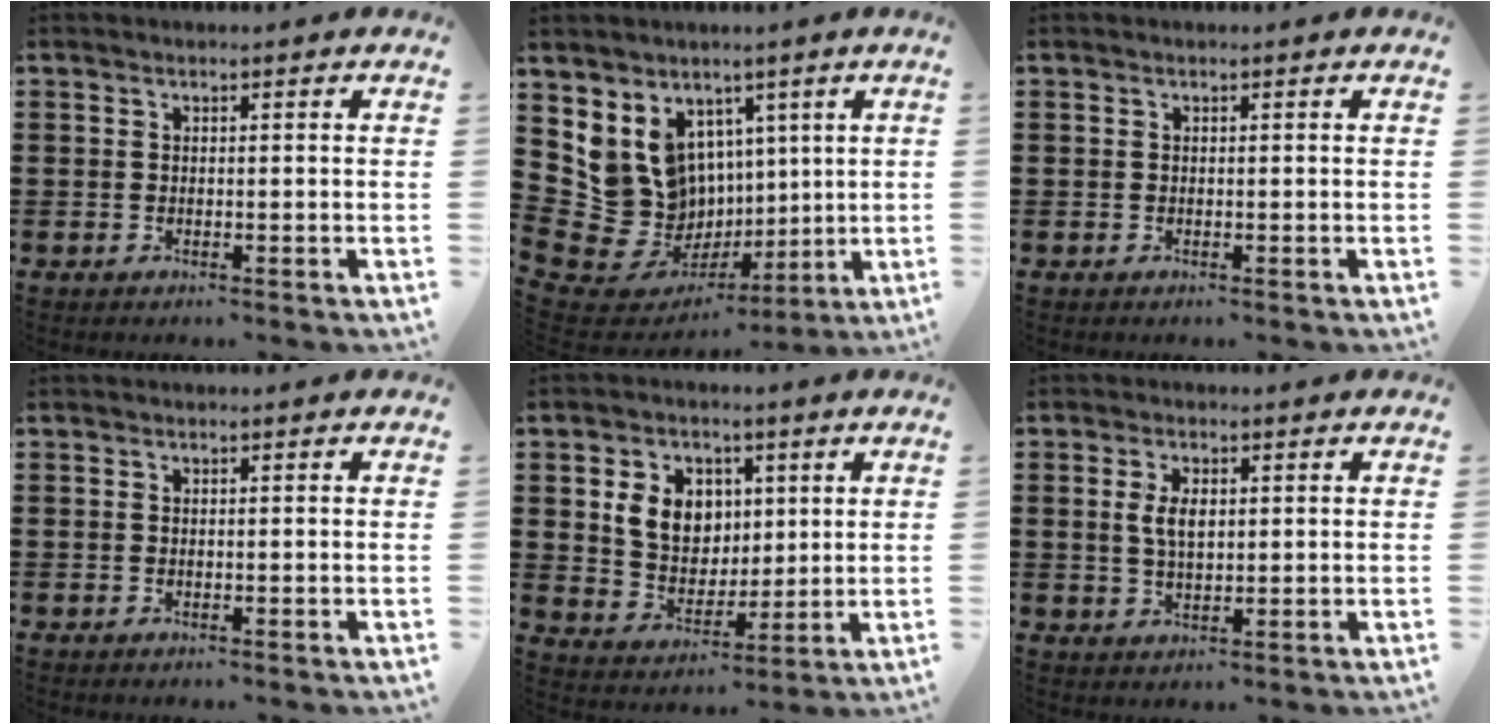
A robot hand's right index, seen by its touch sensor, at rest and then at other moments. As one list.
[{"total": 12.5, "force": [2.1, 11.6, 4.1], "torque": [-0.135, -0.041, 0.057]}, {"total": 0.0}, {"total": 0.0}, {"total": 7.9, "force": [2.2, 6.4, 4.0], "torque": [-0.089, 0.014, 0.037]}, {"total": 3.9, "force": [0.7, 1.9, 3.4], "torque": [-0.070, 0.008, 0.010]}]